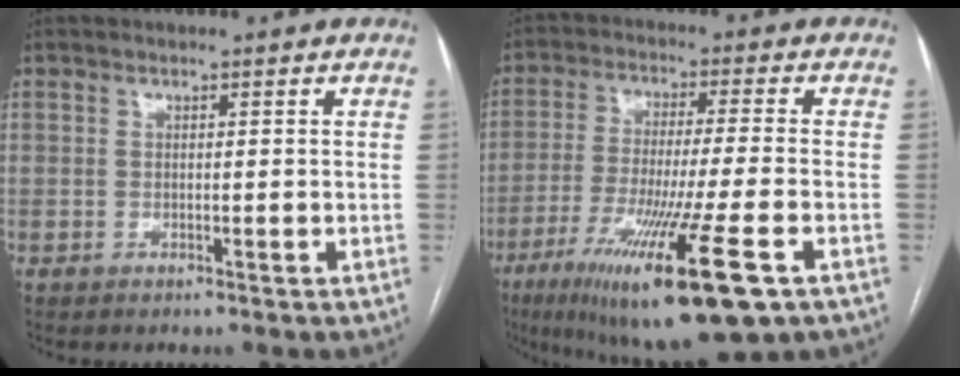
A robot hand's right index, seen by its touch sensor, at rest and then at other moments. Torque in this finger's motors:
{"motor_torque": [1.80, -0.34, 1.05, 0.21]}